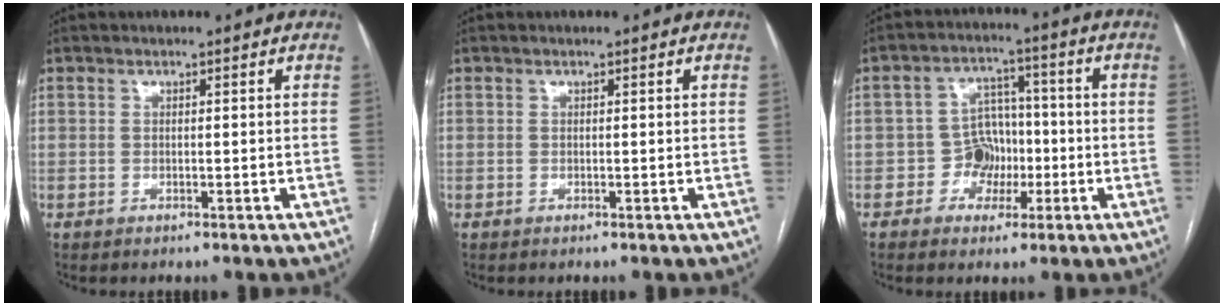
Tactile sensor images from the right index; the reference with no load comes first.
{"total": 0.0}
{"total": 6.2, "force": [-1.7, 5.4, 2.4], "torque": [-0.033, 0.024, -0.026]}